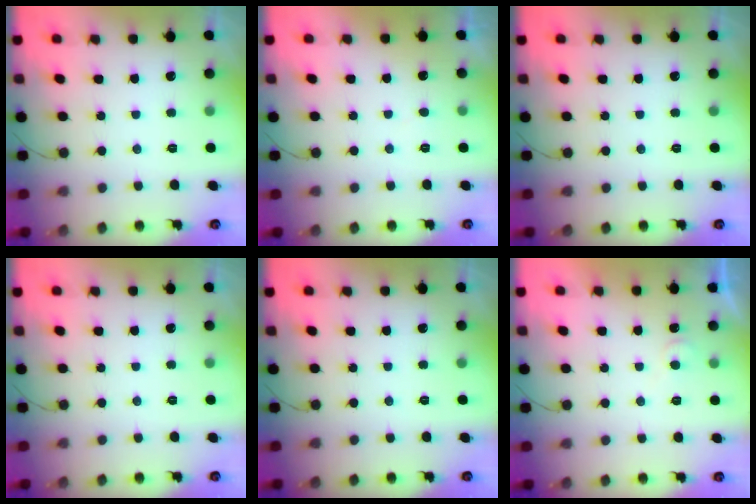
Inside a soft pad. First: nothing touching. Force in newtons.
{"total": 2.7, "press": 2.7, "slide": 0.2}
{"total": 0.0}
{"total": 0.0}
{"total": 0.0}
{"total": 4.2, "press": 4.1, "slide": 0.4}